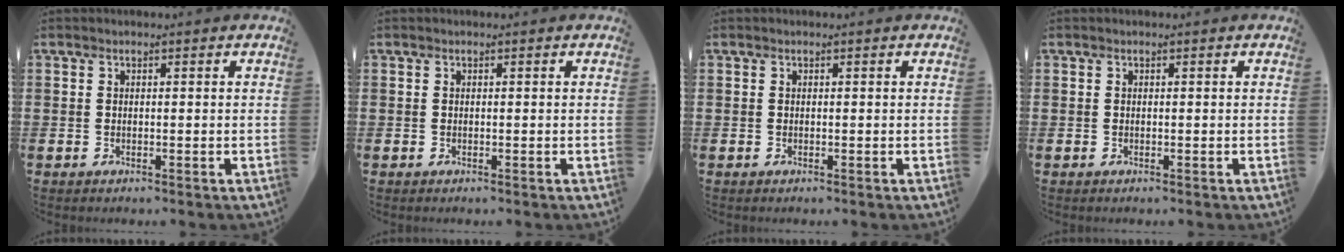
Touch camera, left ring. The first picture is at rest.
{"total": 0.0}
{"total": 0.0}
{"total": 0.0}